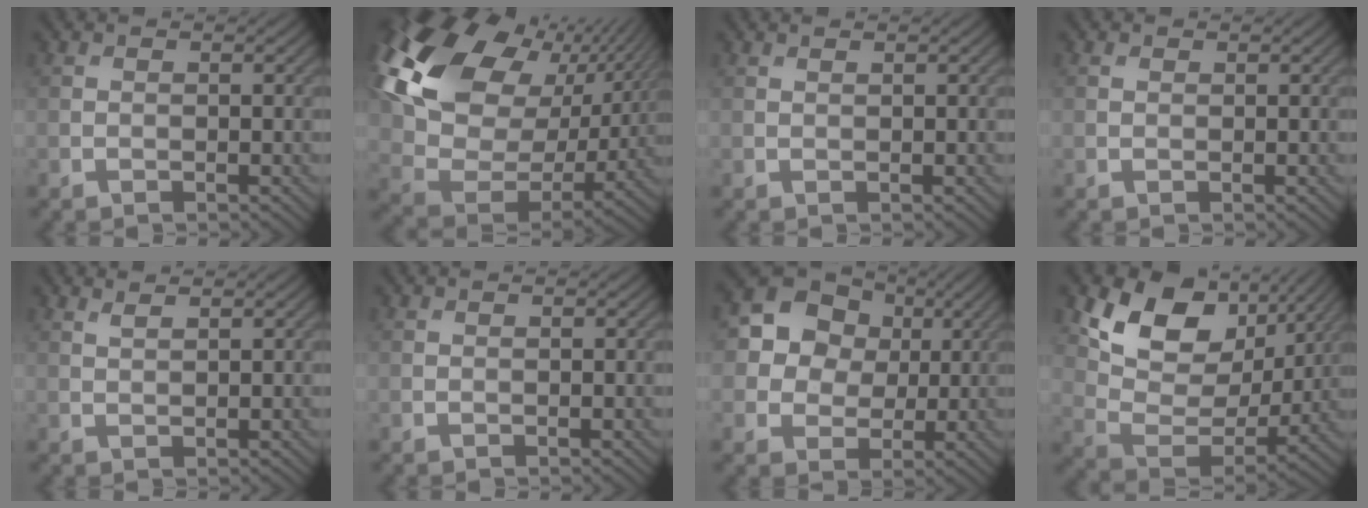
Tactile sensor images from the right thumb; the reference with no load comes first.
{"total": 20.5, "force": [8.8, 13.1, 13.0], "torque": [-0.313, 0.027, 0.174]}
{"total": 0.5, "force": [0.5, 0.0, 0.2], "torque": [-0.003, 0.002, 0.010]}
{"total": 0.6, "force": [0.4, 0.4, 0.3], "torque": [-0.006, -0.001, 0.009]}
{"total": 1.3, "force": [1.1, 0.1, 0.7], "torque": [-0.018, 0.002, 0.023]}
{"total": 0.0}
{"total": 11.7, "force": [3.5, 9.9, 5.1], "torque": [-0.146, 0.030, 0.062]}
{"total": 13.1, "force": [6.6, 8.4, 7.5], "torque": [-0.143, -0.012, 0.119]}